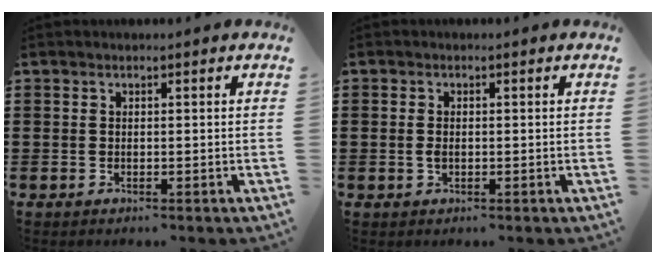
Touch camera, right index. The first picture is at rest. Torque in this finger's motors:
{"motor_torque": [-0.21, 0.67, -0.01, 0.00]}